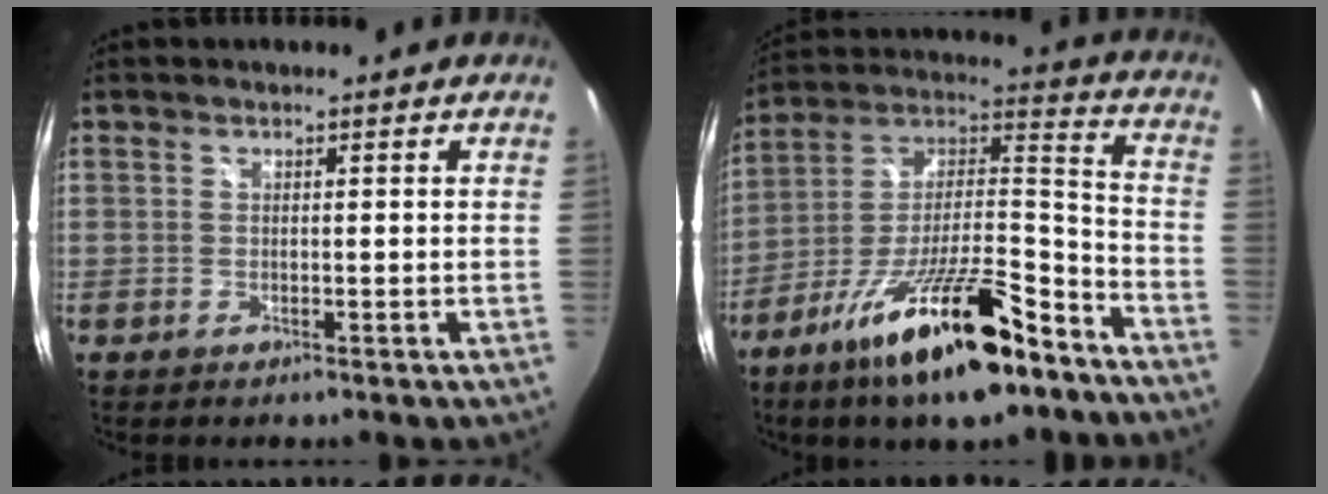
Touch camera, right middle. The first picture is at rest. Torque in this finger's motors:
{"motor_torque": [1.30, -0.84, 0.50, 0.21]}